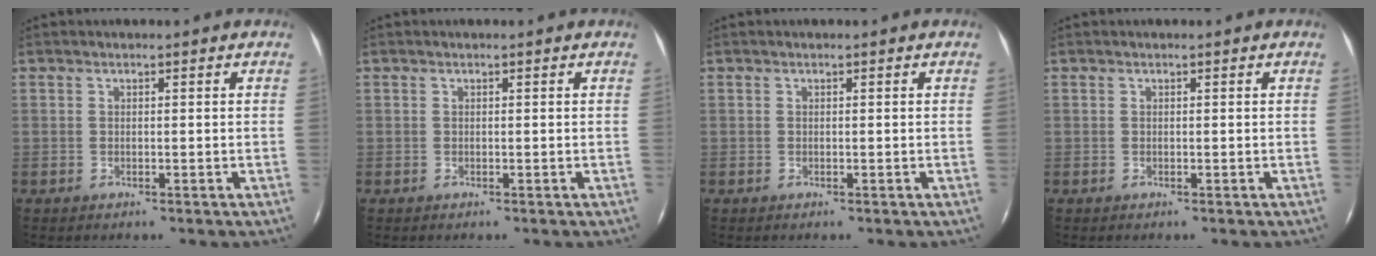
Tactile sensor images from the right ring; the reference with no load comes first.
{"total": 0.0}
{"total": 0.0}
{"total": 0.0}